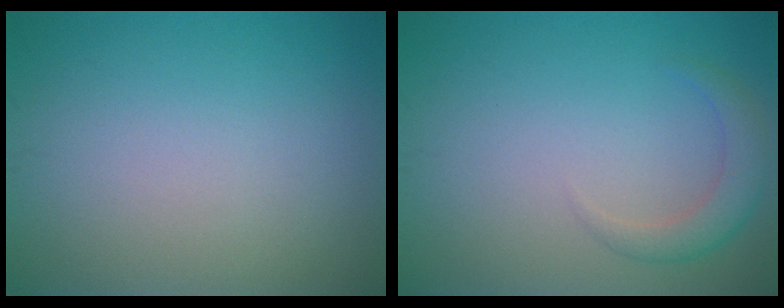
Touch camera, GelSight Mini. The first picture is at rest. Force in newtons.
{"total": 2.4, "press": 2.4, "slide": 0.4}